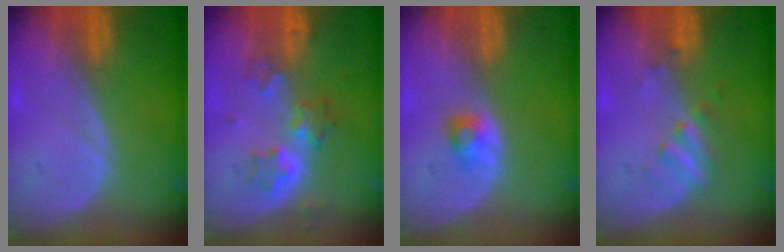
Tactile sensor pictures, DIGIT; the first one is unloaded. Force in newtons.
{"total": 5.8, "press": 5.4, "slide": 2.0}
{"total": 2.2, "press": 2.1, "slide": 0.3}
{"total": 2.7, "press": 2.7, "slide": 0.5}